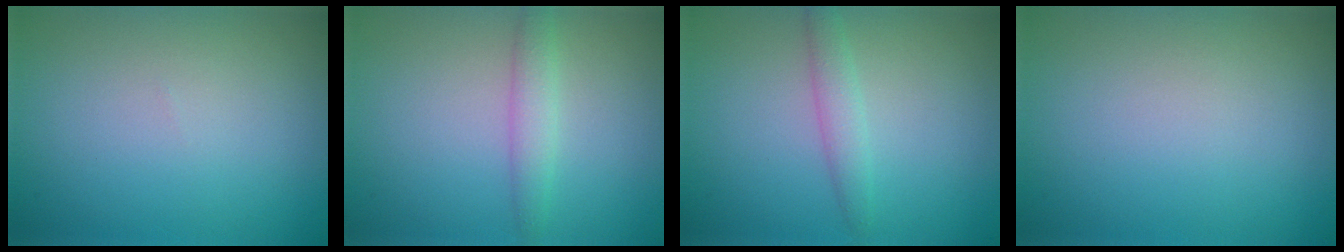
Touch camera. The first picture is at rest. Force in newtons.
{"total": 1.9, "press": 1.9, "slide": 0.1}
{"total": 1.7, "press": 1.7, "slide": 0.0}
{"total": 0.0}